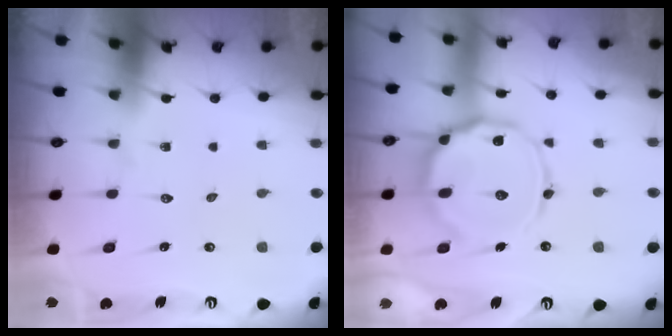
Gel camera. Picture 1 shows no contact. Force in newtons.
{"total": 15.2, "press": 15.2, "slide": 1.3}